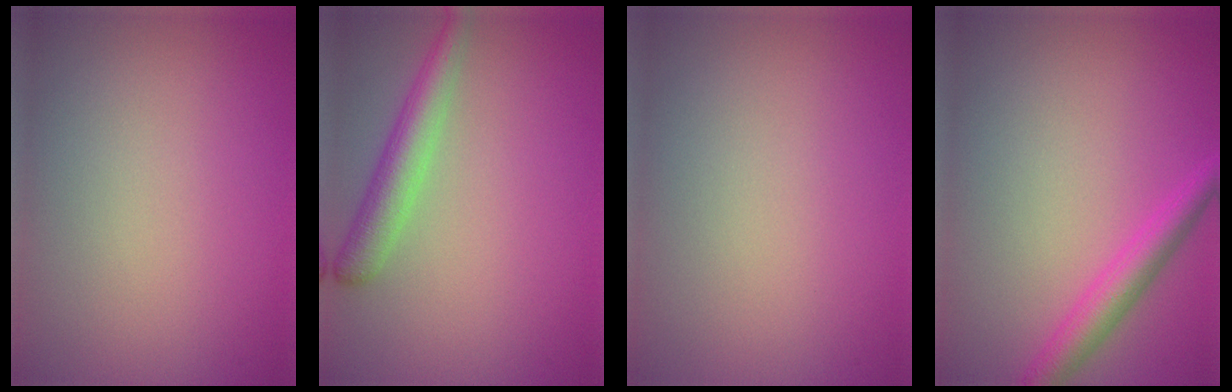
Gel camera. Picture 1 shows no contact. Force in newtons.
{"total": 3.5, "press": 3.5, "slide": 0.2}
{"total": 0.0}
{"total": 3.0, "press": 3.0, "slide": 0.0}